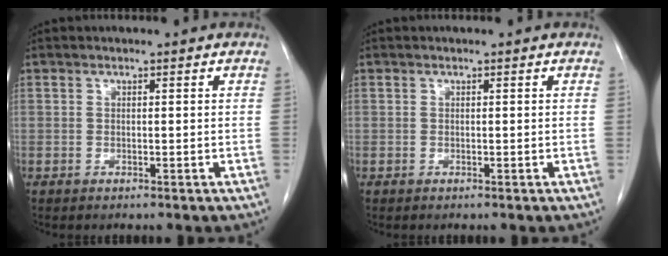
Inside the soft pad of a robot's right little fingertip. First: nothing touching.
{"total": 0.0}